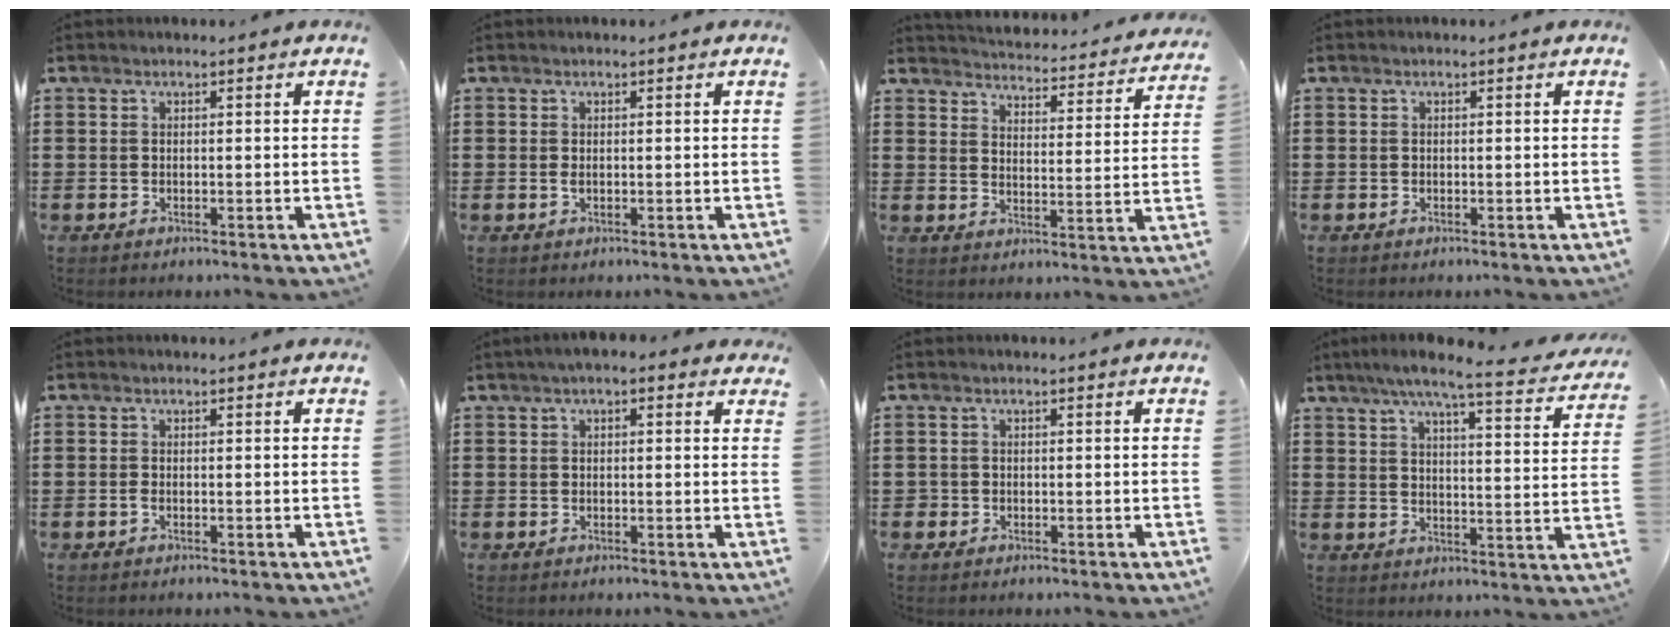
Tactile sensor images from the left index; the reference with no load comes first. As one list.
[{"total": 0.6, "force": [0.1, 0.2, 0.6], "torque": [-0.014, -0.001, 0.003]}, {"total": 3.6, "force": [3.6, -0.2, 0.3], "torque": [-0.020, -0.038, 0.052]}, {"total": 0.0}, {"total": 0.6, "force": [-0.1, 0.1, 0.5], "torque": [-0.010, -0.004, -0.001]}, {"total": 1.9, "force": [1.0, 1.0, 1.3], "torque": [-0.028, 0.009, 0.016]}, {"total": 0.7, "force": [-0.1, 0.7, 0.1], "torque": [-0.004, 0.005, -0.004]}, {"total": 7.1, "force": [5.7, -0.3, 4.2], "torque": [-0.093, -0.032, 0.092]}]